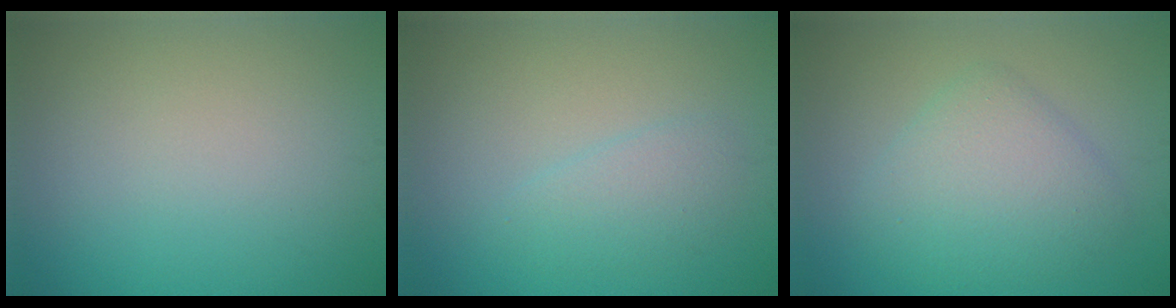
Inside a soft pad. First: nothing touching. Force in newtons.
{"total": 2.0, "press": 2.0, "slide": 0.1}
{"total": 4.5, "press": 4.5, "slide": 0.3}